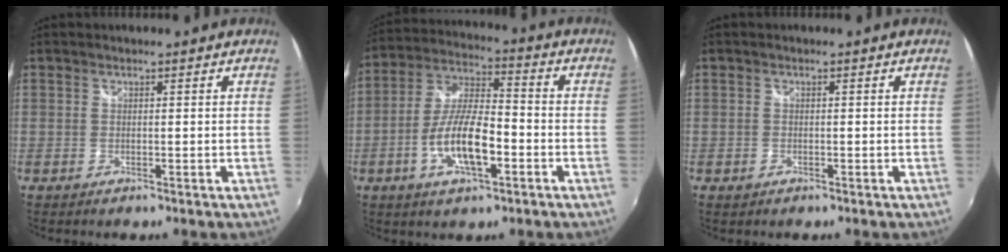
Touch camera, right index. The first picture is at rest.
{"total": 12.5, "force": [-4.4, 4.2, 10.9], "torque": [-0.224, -0.001, -0.080]}
{"total": 1.1, "force": [-0.6, 0.8, 0.4], "torque": [-0.008, -0.002, -0.009]}